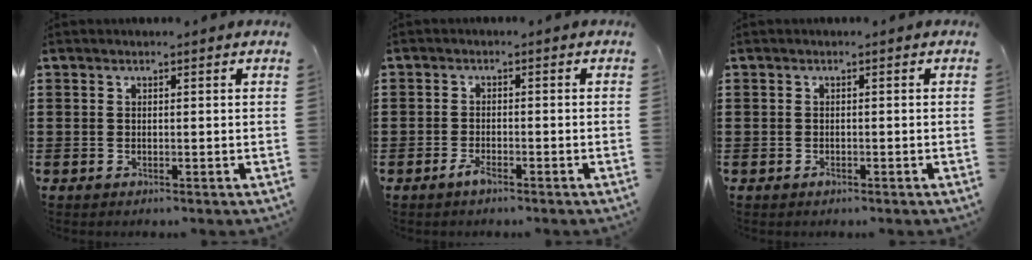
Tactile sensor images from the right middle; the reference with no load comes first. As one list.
[{"total": 2.0, "force": [-1.6, 0.8, 1.0], "torque": [-0.033, -0.004, -0.035]}, {"total": 0.6, "force": [-0.4, 0.3, 0.2], "torque": [-0.004, 0.000, -0.010]}]